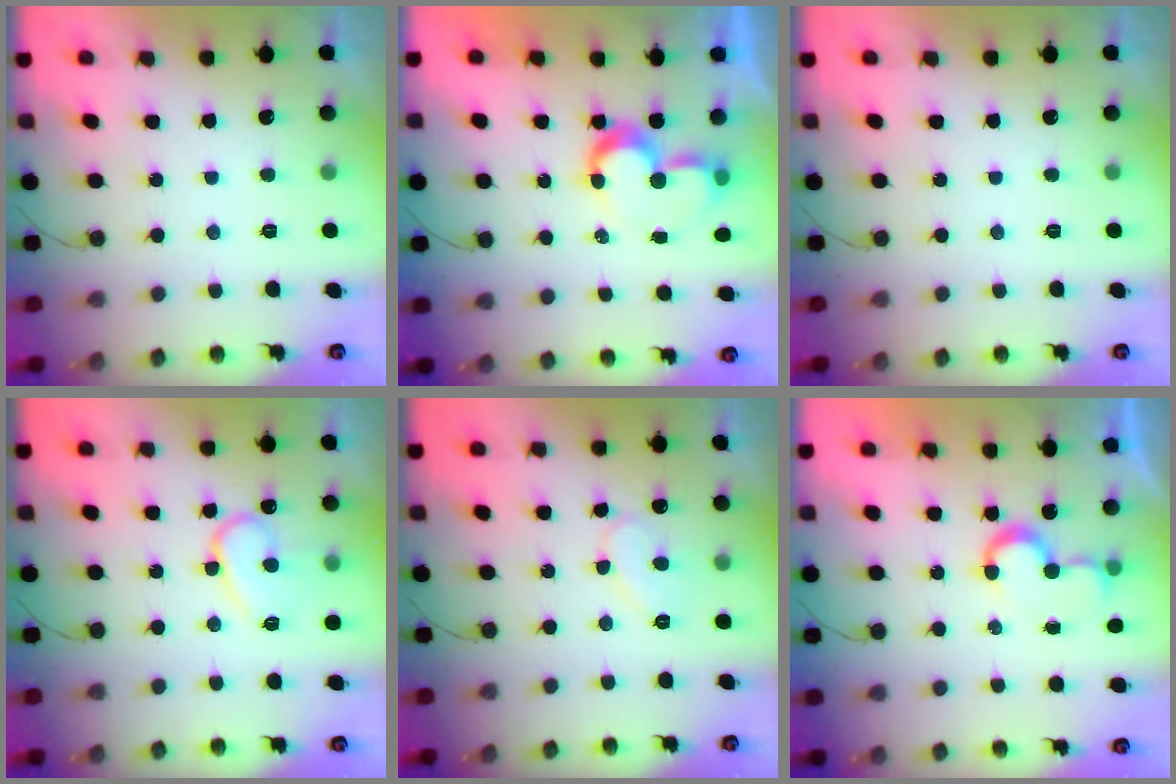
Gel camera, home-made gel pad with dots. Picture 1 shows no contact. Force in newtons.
{"total": 9.2, "press": 9.2, "slide": 0.3}
{"total": 0.0}
{"total": 11.6, "press": 11.5, "slide": 1.1}
{"total": 7.8, "press": 7.7, "slide": 0.7}
{"total": 6.2, "press": 5.7, "slide": 2.4}